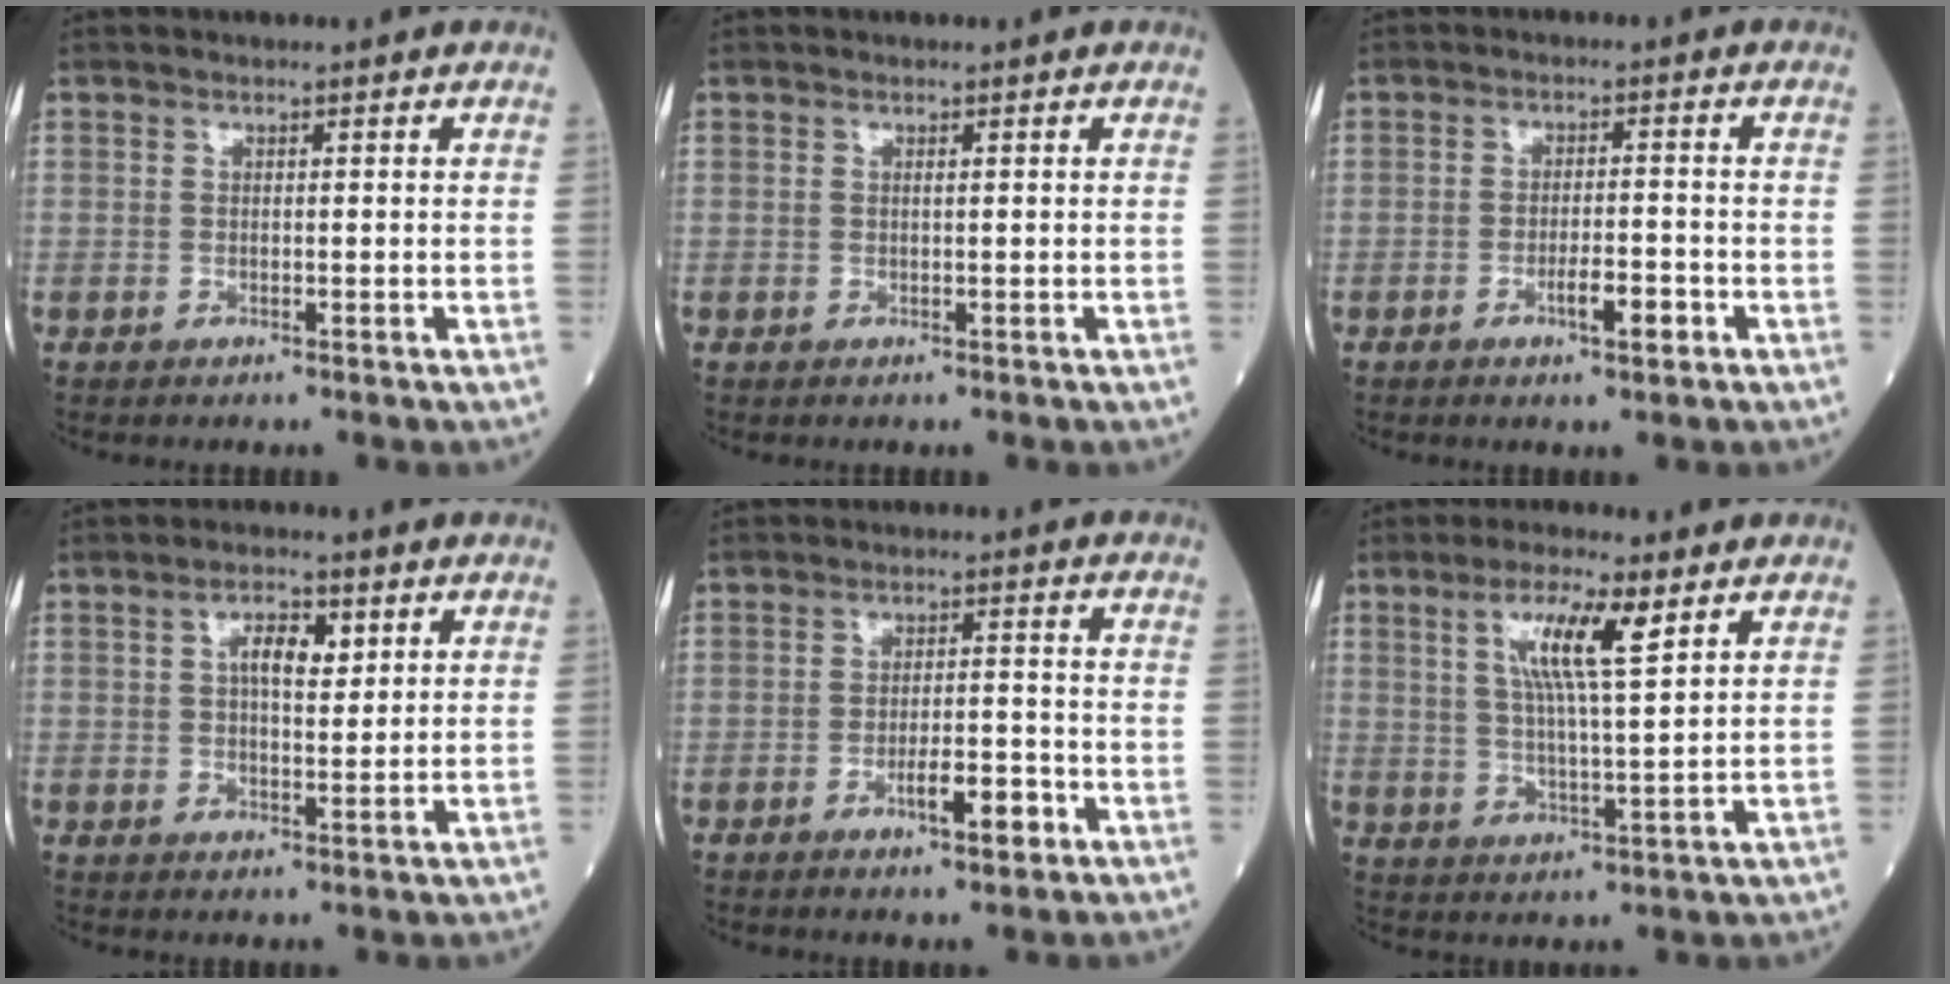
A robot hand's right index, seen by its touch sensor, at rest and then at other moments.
{"total": 0.0}
{"total": 3.8, "force": [-1.9, 0.5, 3.3], "torque": [-0.055, 0.002, -0.031]}
{"total": 4.8, "force": [1.7, 1.9, 4.1], "torque": [-0.069, 0.007, 0.027]}
{"total": 5.0, "force": [-2.5, 0.8, 4.3], "torque": [-0.070, 0.001, -0.041]}
{"total": 8.6, "force": [3.8, 0.7, 7.7], "torque": [-0.147, 0.003, 0.069]}